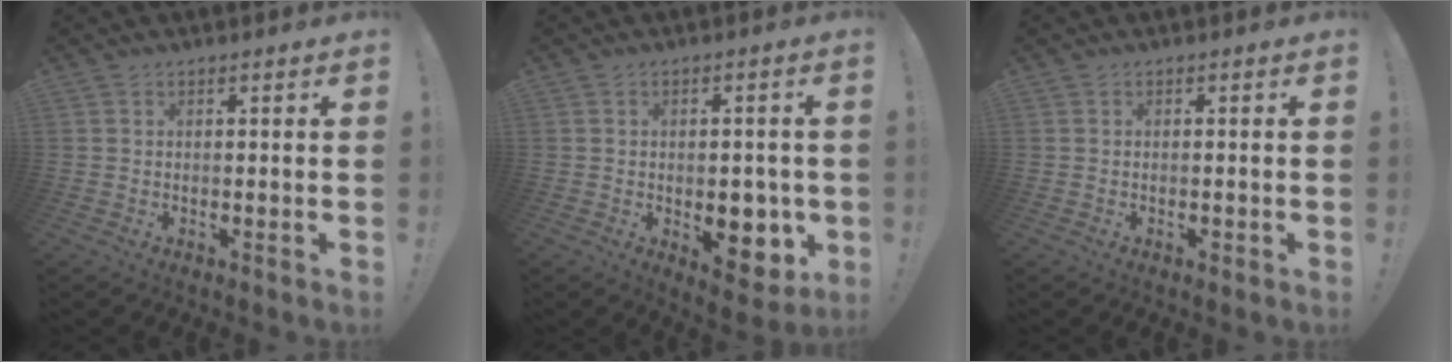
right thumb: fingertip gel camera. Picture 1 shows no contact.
{"total": 10.5, "force": [-2.5, 6.6, 7.8], "torque": [-0.068, 0.004, -0.034]}
{"total": 0.7, "force": [-0.6, 0.2, 0.3], "torque": [-0.003, 0.001, -0.010]}